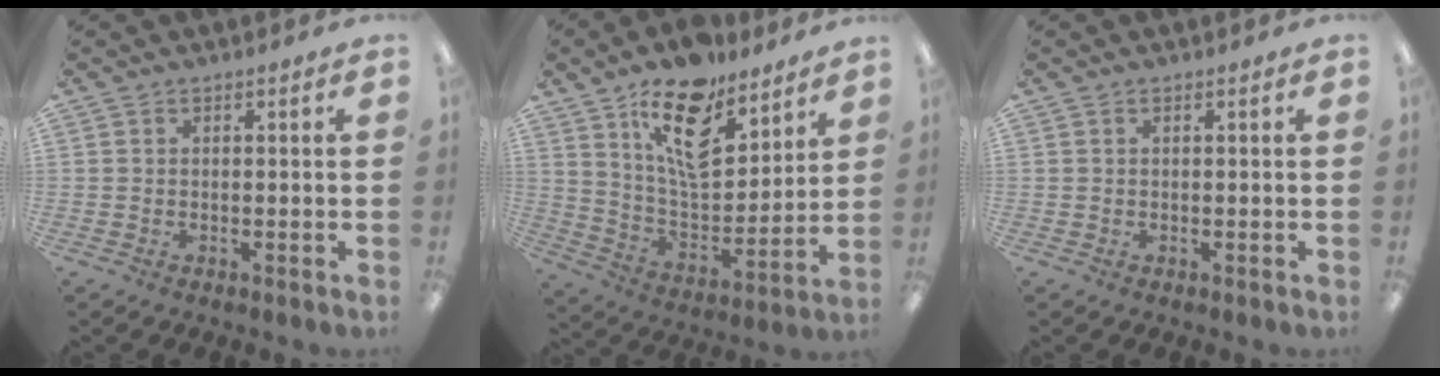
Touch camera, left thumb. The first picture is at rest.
{"total": 17.0, "force": [11.3, 7.8, 10.1], "torque": [-0.170, -0.060, 0.198]}
{"total": 0.0}